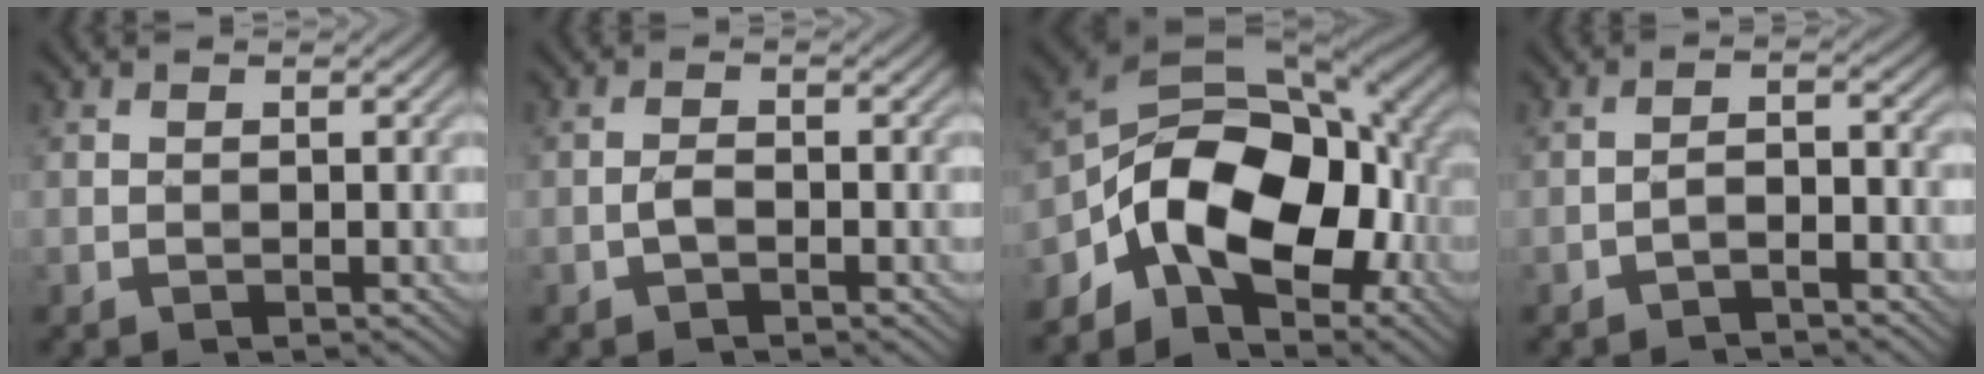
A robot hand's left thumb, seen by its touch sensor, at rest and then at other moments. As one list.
[{"total": 1.5, "force": [-0.8, 0.6, 1.1], "torque": [-0.023, 0.003, -0.018]}, {"total": 13.7, "force": [-4.9, 8.4, 9.7], "torque": [-0.155, 0.000, -0.099]}, {"total": 2.6, "force": [-2.1, 0.6, 1.5], "torque": [-0.027, 0.008, -0.042]}]